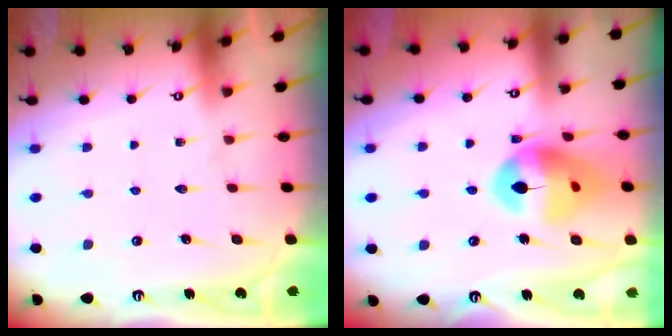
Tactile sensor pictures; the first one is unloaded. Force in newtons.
{"total": 15.7, "press": 15.6, "slide": 1.9}